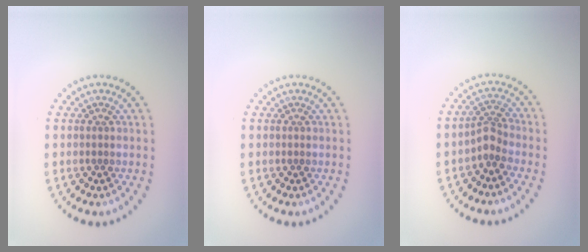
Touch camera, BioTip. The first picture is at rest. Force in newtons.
{"total": 0.0}
{"total": 2.0, "press": 1.3, "slide": 1.5}